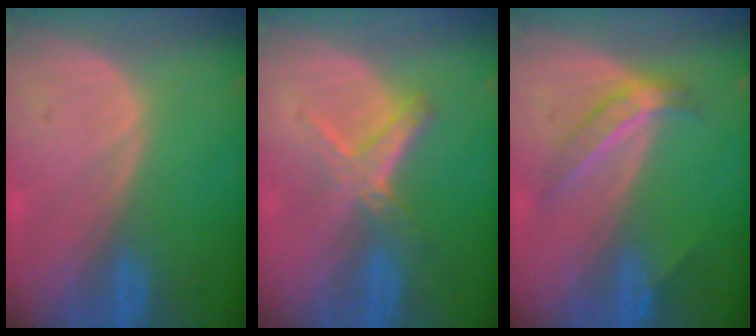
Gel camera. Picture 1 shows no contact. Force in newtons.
{"total": 5.5, "press": 5.4, "slide": 1.3}
{"total": 4.4, "press": 4.3, "slide": 0.8}